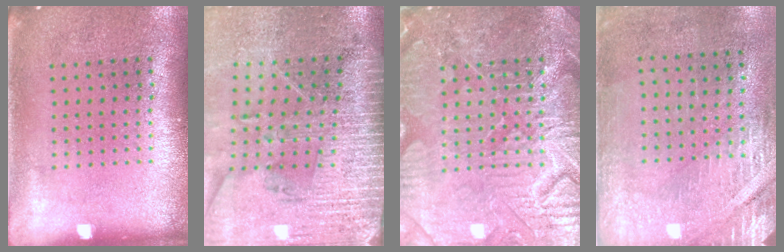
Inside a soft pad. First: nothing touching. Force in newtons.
{"total": 3.5, "press": 3.2, "slide": 1.4}
{"total": 6.7, "press": 6.7, "slide": 0.9}
{"total": 2.9, "press": 2.5, "slide": 1.4}